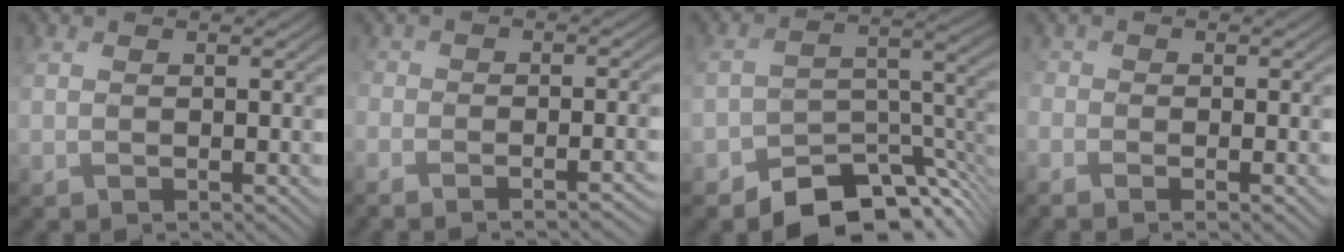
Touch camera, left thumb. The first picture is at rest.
{"total": 5.5, "force": [-4.0, 2.2, 3.1], "torque": [-0.037, -0.008, -0.043]}
{"total": 10.6, "force": [-8.5, 4.6, 4.5], "torque": [-0.055, -0.011, -0.145]}
{"total": 3.1, "force": [-2.0, 1.4, 1.9], "torque": [-0.047, -0.012, -0.032]}